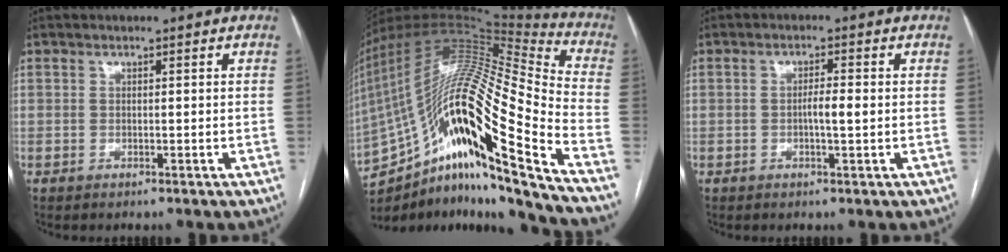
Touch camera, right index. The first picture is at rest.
{"total": 27.8, "force": [-14.6, 2.8, 23.5], "torque": [-0.423, -0.003, -0.258]}
{"total": 2.6, "force": [-0.3, 0.1, 2.6], "torque": [-0.046, 0.000, -0.006]}